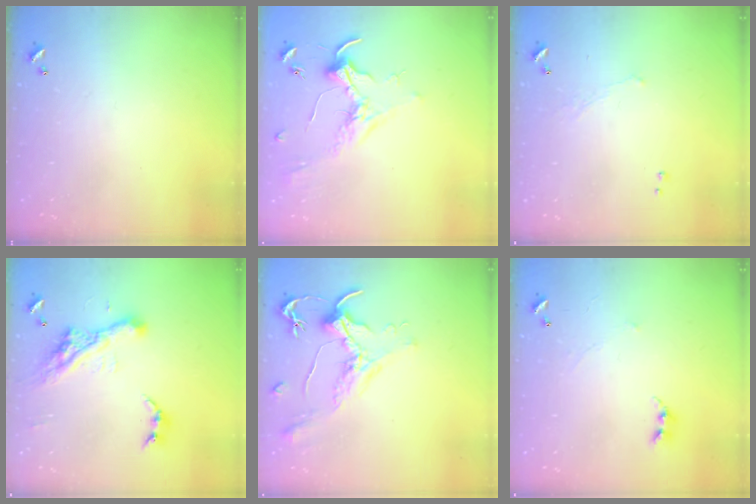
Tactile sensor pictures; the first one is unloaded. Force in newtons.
{"total": 1.7, "press": 1.6, "slide": 0.7}
{"total": 1.1, "press": 1.0, "slide": 0.6}
{"total": 14.0, "press": 13.9, "slide": 1.7}
{"total": 1.6, "press": 1.5, "slide": 0.7}
{"total": 0.9, "press": 0.8, "slide": 0.5}